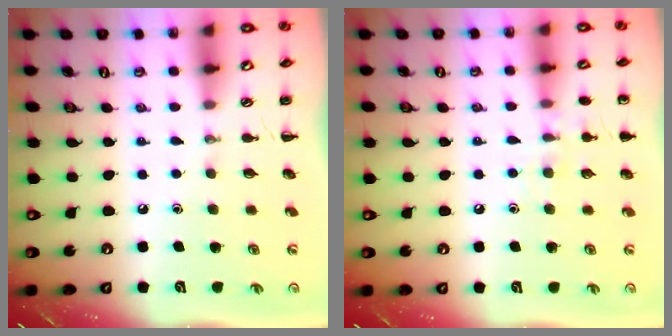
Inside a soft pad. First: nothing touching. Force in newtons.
{"total": 7.9, "press": 7.6, "slide": 2.0}